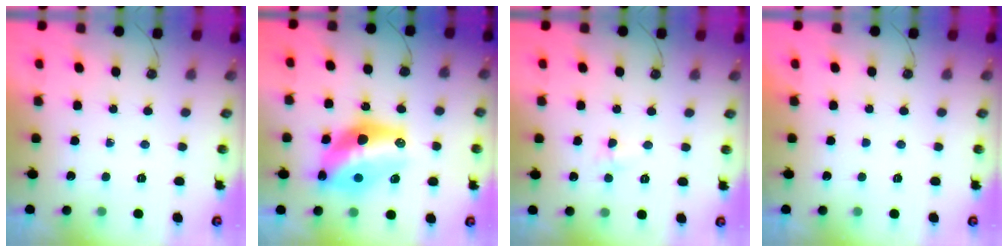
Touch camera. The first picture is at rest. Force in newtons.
{"total": 15.4, "press": 15.4, "slide": 1.1}
{"total": 3.6, "press": 3.6, "slide": 0.6}
{"total": 0.0}